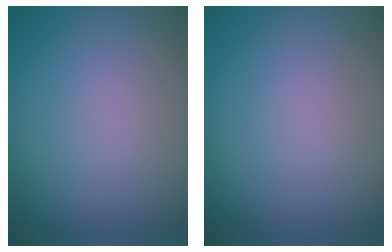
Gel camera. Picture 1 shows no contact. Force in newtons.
{"total": 0.0}